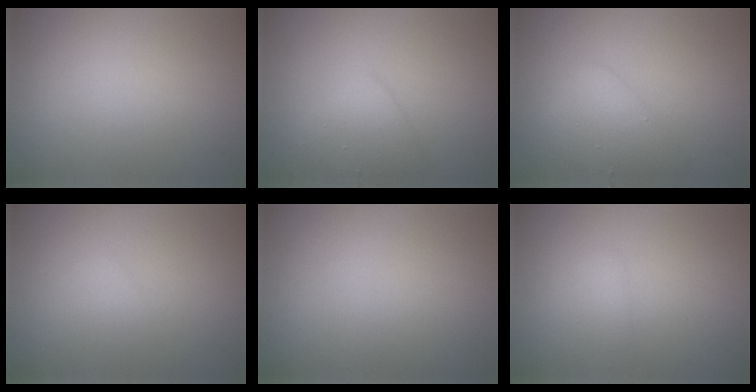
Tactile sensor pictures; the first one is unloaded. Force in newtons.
{"total": 2.6, "press": 2.6, "slide": 0.0}
{"total": 2.7, "press": 2.7, "slide": 0.3}
{"total": 0.7, "press": 0.7, "slide": 0.1}
{"total": 0.0}
{"total": 0.9, "press": 0.9, "slide": 0.1}